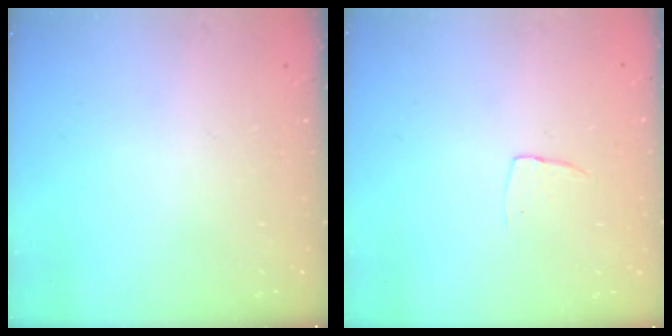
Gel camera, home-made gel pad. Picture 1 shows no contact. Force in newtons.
{"total": 3.7, "press": 3.7, "slide": 0.2}